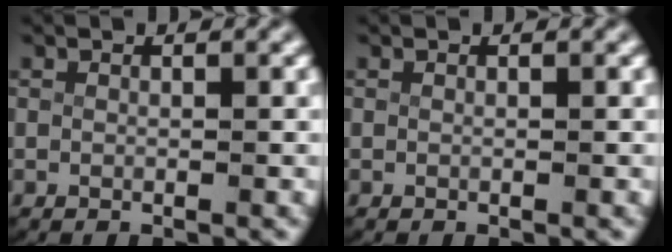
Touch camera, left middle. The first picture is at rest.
{"total": 0.0}